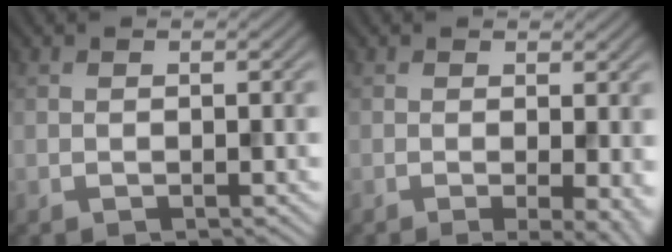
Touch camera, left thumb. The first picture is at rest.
{"total": 4.8, "force": [-0.9, 1.2, 4.6], "torque": [-0.065, -0.010, -0.011]}